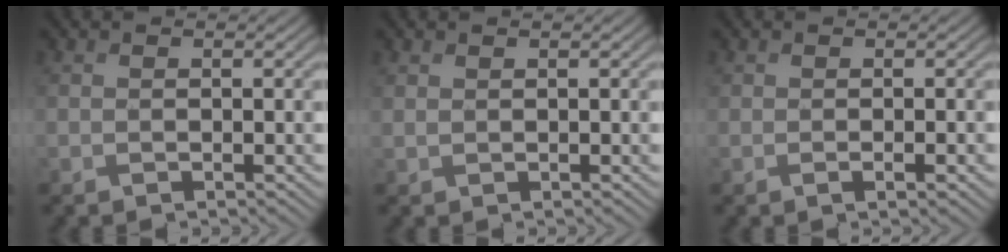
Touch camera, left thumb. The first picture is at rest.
{"total": 0.7, "force": [0.6, 0.3, 0.3], "torque": [-0.013, -0.001, 0.014]}
{"total": 1.3, "force": [-0.5, 0.3, 1.2], "torque": [-0.022, -0.003, -0.008]}